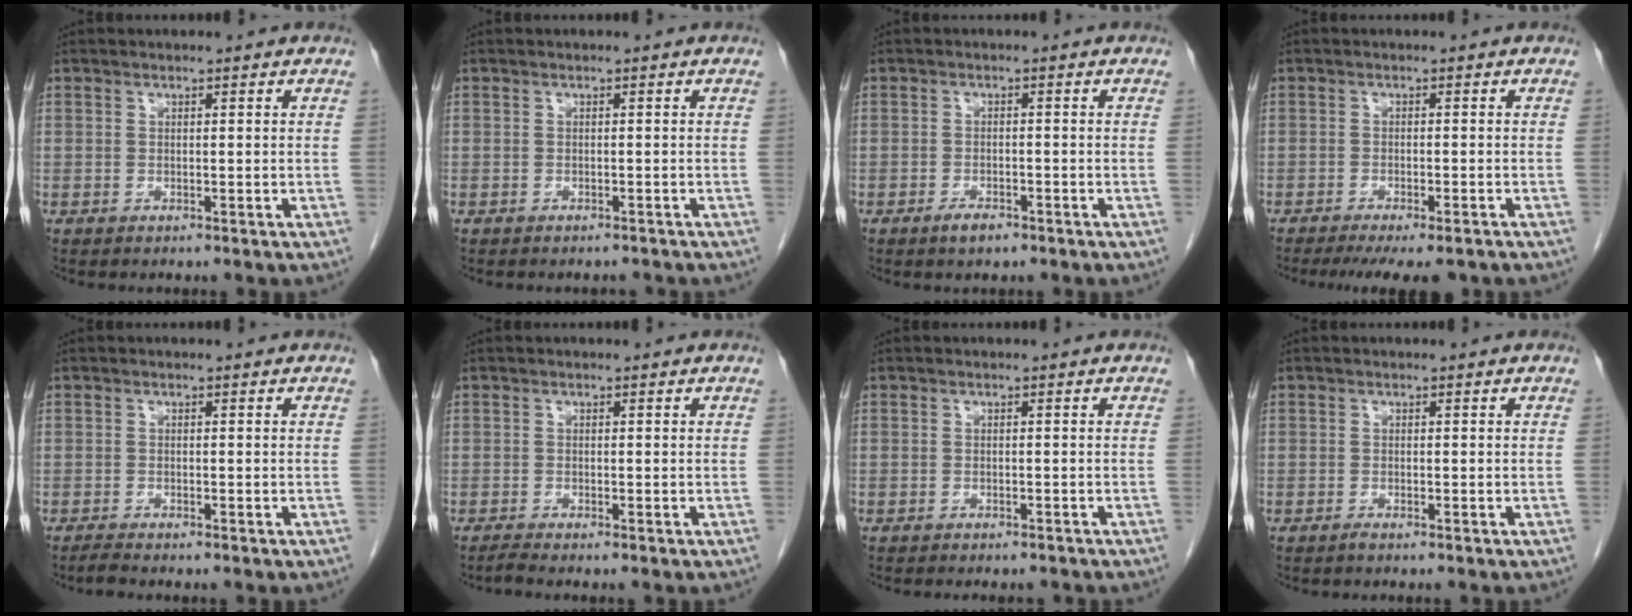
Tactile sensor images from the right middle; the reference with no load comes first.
{"total": 1.8, "force": [-1.7, 0.6, 0.3], "torque": [-0.009, -0.001, -0.022]}
{"total": 2.4, "force": [-1.6, 0.9, 1.4], "torque": [-0.027, 0.001, -0.024]}
{"total": 8.9, "force": [-7.2, 2.0, 4.8], "torque": [-0.062, -0.014, -0.098]}
{"total": 1.1, "force": [-1.0, -0.1, 0.4], "torque": [-0.018, -0.005, -0.020]}
{"total": 0.8, "force": [-0.7, -0.3, 0.3], "torque": [-0.011, -0.003, -0.016]}
{"total": 4.2, "force": [-3.7, 1.2, 1.4], "torque": [-0.016, -0.003, -0.044]}
{"total": 0.6, "force": [-0.5, -0.1, 0.3], "torque": [-0.008, -0.001, -0.009]}